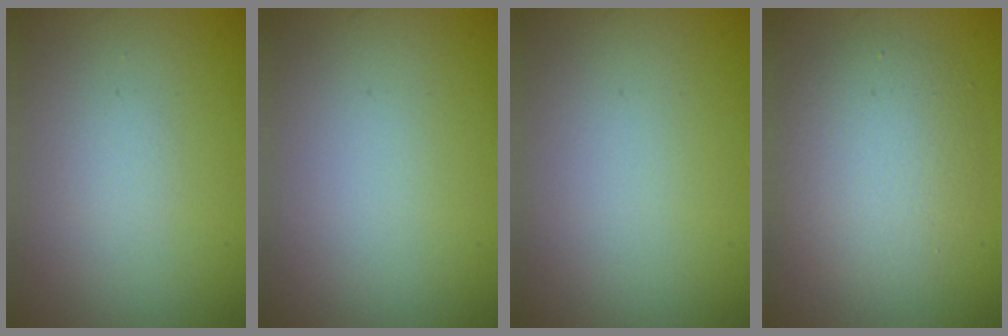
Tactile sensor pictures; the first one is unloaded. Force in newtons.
{"total": 0.0}
{"total": 0.0}
{"total": 4.6, "press": 4.6, "slide": 0.6}